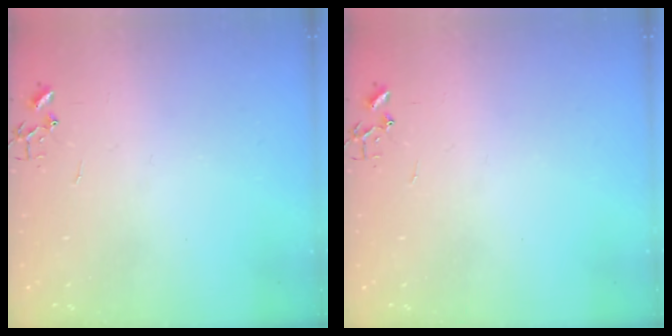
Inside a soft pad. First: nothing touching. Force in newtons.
{"total": 0.0}